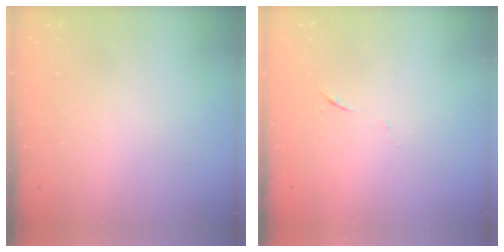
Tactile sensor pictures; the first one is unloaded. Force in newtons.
{"total": 5.2, "press": 5.1, "slide": 1.2}